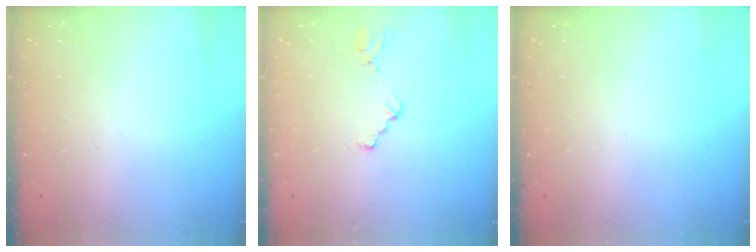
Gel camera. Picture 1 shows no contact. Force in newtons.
{"total": 1.9, "press": 1.9, "slide": 0.3}
{"total": 0.0}